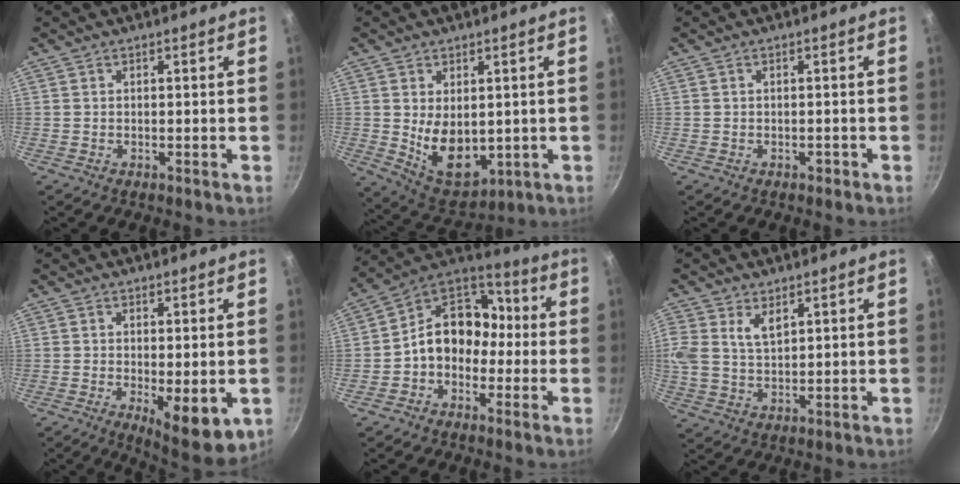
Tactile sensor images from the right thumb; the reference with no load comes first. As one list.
[{"total": 10.8, "force": [-0.4, 6.6, 8.5], "torque": [-0.112, -0.015, 0.020]}, {"total": 0.7, "force": [-0.5, 0.5, 0.2], "torque": [0.001, 0.002, -0.009]}, {"total": 9.7, "force": [-2.7, 3.5, 8.7], "torque": [-0.115, -0.022, -0.029]}, {"total": 13.7, "force": [-1.7, 10.3, 8.8], "torque": [-0.106, 0.053, -0.045]}, {"total": 6.9, "force": [3.0, 3.9, 4.8], "torque": [-0.095, -0.006, 0.067]}]